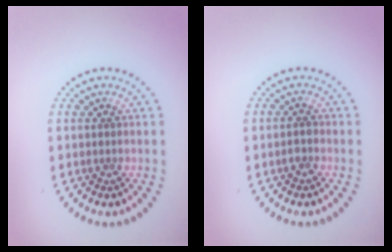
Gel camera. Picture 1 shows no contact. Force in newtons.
{"total": 0.8, "press": 0.7, "slide": 0.4}